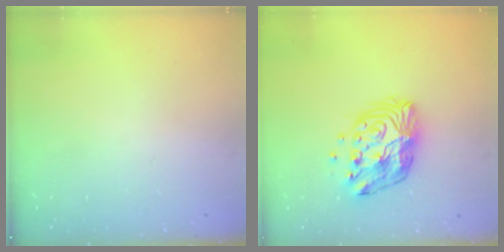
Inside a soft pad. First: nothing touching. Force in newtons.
{"total": 12.9, "press": 12.9, "slide": 0.9}